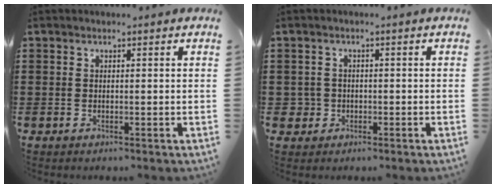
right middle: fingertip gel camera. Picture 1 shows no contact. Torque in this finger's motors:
{"motor_torque": [-0.05, 0.10, -0.01, -0.03]}